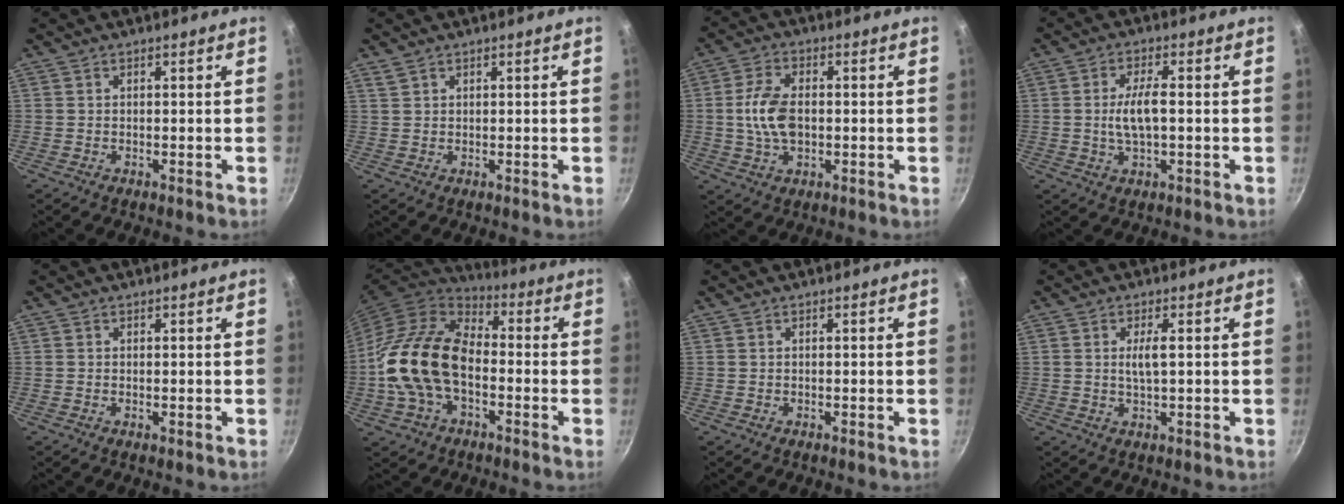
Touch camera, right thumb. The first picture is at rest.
{"total": 1.4, "force": [1.0, 0.8, 0.6], "torque": [-0.011, 0.002, 0.023]}
{"total": 8.7, "force": [-0.1, 5.3, 6.9], "torque": [-0.130, 0.012, -0.007]}
{"total": 6.4, "force": [-0.2, 2.3, 5.9], "torque": [-0.115, 0.011, -0.005]}
{"total": 0.0}
{"total": 18.4, "force": [-2.8, 12.0, 13.7], "torque": [-0.235, 0.037, -0.064]}
{"total": 0.0}
{"total": 3.3, "force": [0.5, 0.6, 3.2], "torque": [-0.066, 0.000, 0.011]}